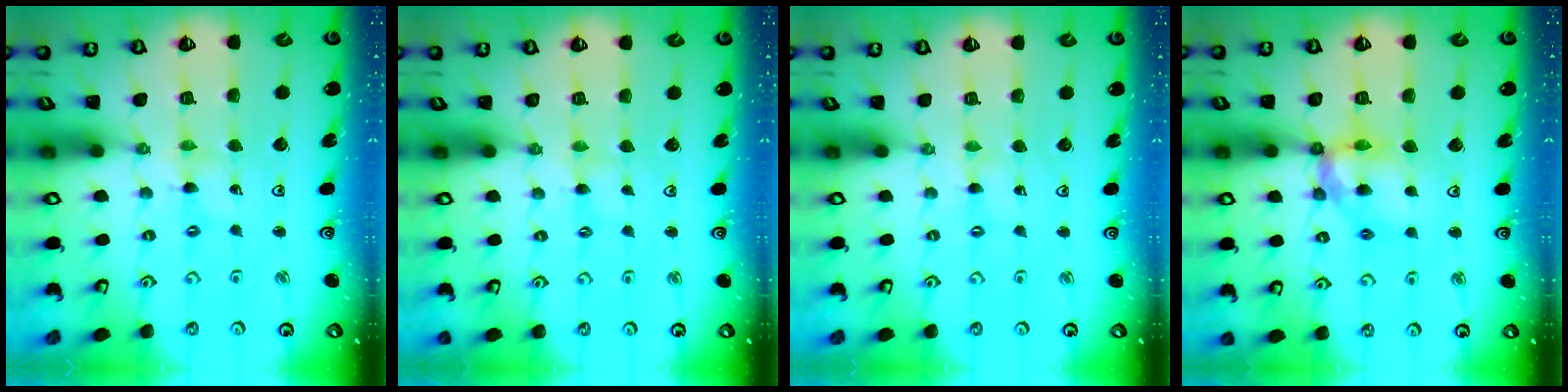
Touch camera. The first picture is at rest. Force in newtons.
{"total": 0.9, "press": 0.8, "slide": 0.2}
{"total": 0.0}
{"total": 12.1, "press": 12.0, "slide": 1.4}